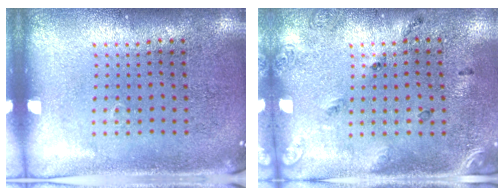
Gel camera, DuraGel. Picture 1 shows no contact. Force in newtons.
{"total": 1.7, "press": 1.0, "slide": 1.4}